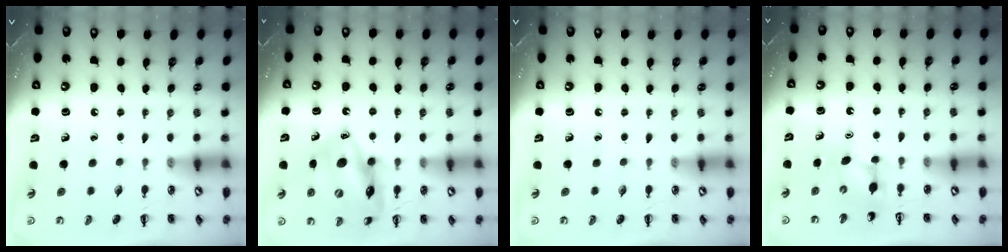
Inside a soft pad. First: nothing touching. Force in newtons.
{"total": 16.0, "press": 15.4, "slide": 4.0}
{"total": 0.0}
{"total": 4.2, "press": 4.0, "slide": 1.1}